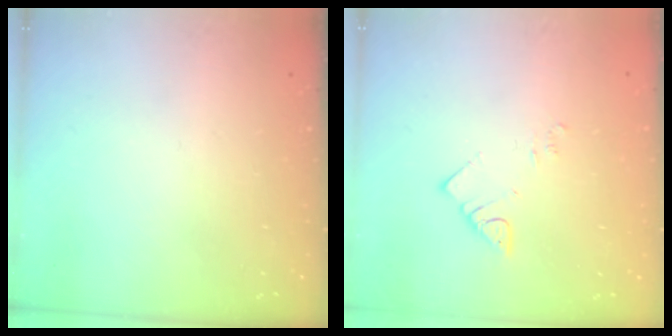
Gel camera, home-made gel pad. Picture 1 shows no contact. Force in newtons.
{"total": 3.8, "press": 3.7, "slide": 0.5}